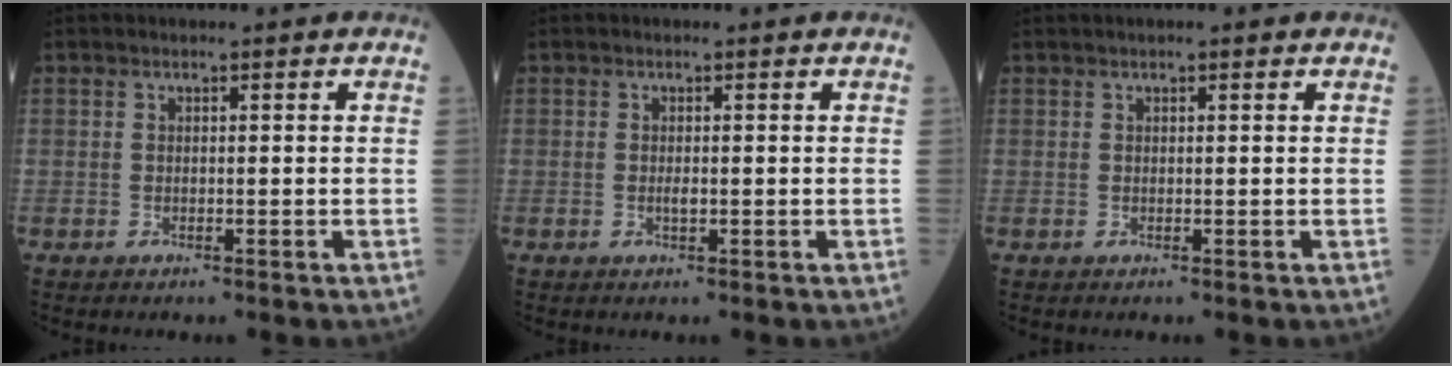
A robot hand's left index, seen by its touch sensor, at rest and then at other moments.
{"total": 0.8, "force": [0.0, 0.2, 0.7], "torque": [-0.017, -0.003, 0.000]}
{"total": 1.3, "force": [1.1, 0.2, 0.8], "torque": [-0.013, 0.015, 0.015]}